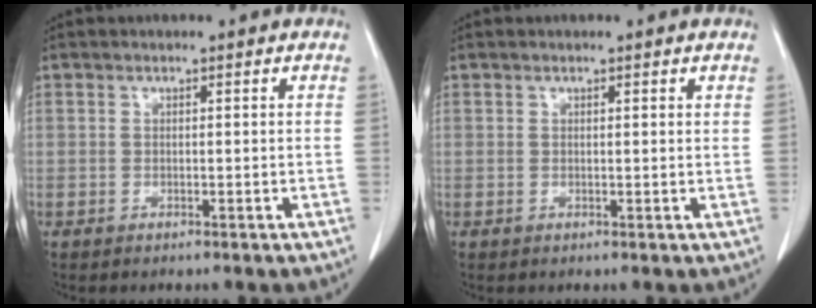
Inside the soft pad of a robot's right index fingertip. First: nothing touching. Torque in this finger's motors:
{"motor_torque": [-0.07, -0.07, -0.04, -0.01]}